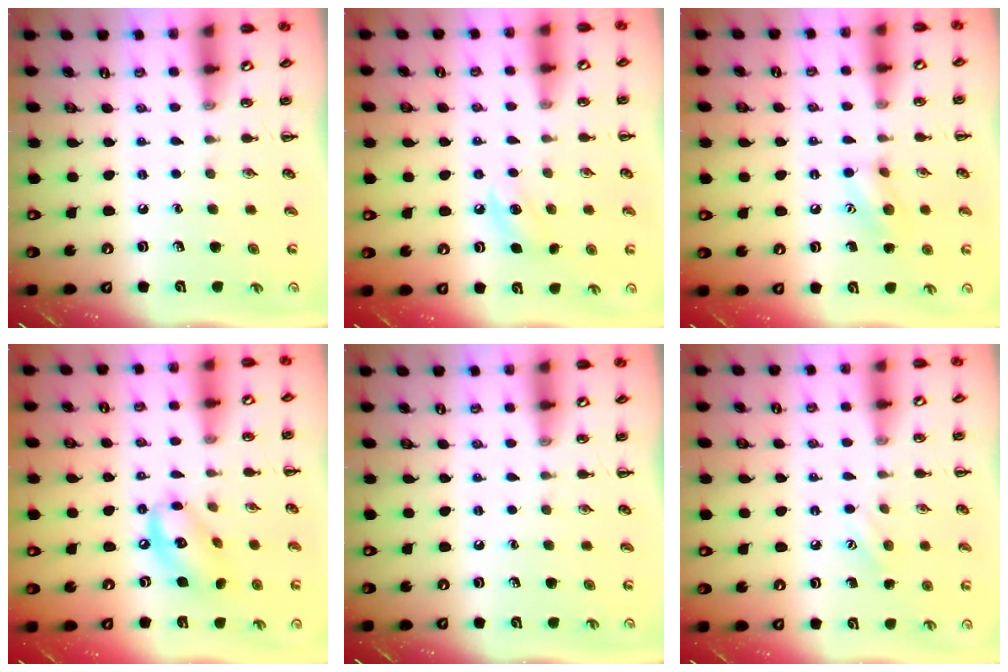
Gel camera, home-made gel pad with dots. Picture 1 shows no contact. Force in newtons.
{"total": 6.7, "press": 6.5, "slide": 1.7}
{"total": 8.8, "press": 8.7, "slide": 1.3}
{"total": 10.6, "press": 10.4, "slide": 1.7}
{"total": 0.0}
{"total": 6.7, "press": 6.5, "slide": 1.6}